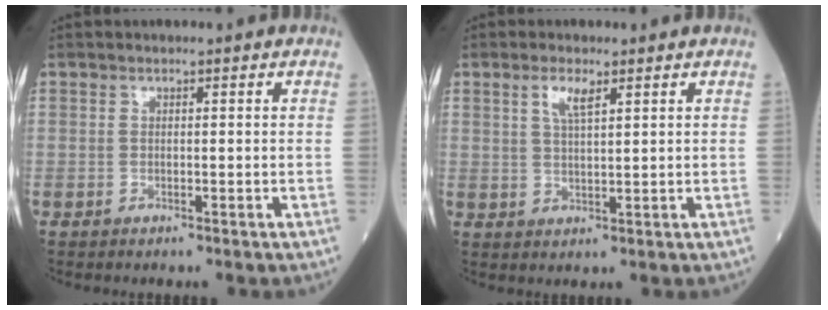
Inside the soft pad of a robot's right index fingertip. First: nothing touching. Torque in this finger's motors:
{"motor_torque": [0.32, 0.21, 0.18, 0.06]}